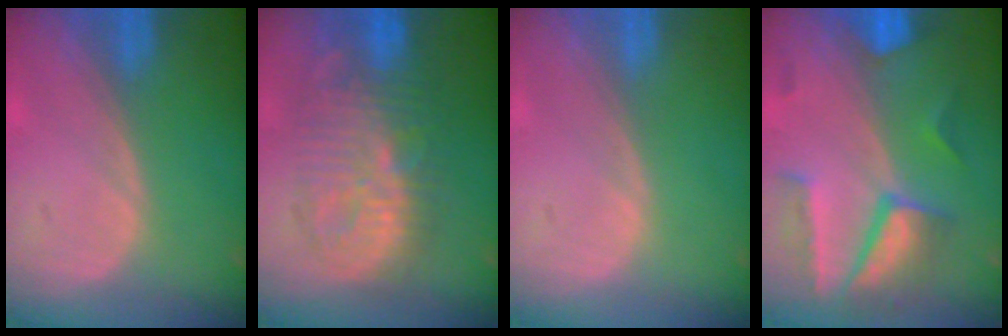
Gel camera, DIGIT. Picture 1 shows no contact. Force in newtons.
{"total": 10.4, "press": 10.4, "slide": 0.4}
{"total": 0.0}
{"total": 9.3, "press": 8.2, "slide": 4.3}